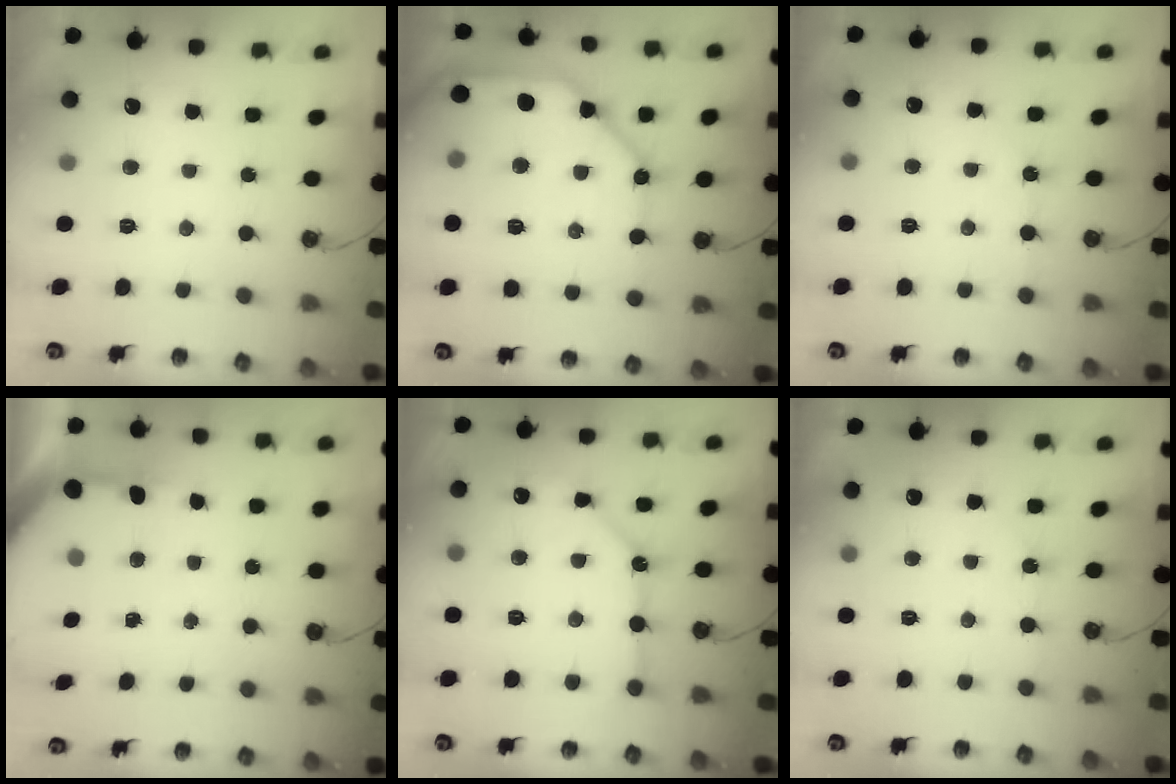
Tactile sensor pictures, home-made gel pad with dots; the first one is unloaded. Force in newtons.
{"total": 17.7, "press": 17.6, "slide": 1.9}
{"total": 1.5, "press": 1.5, "slide": 0.3}
{"total": 4.8, "press": 4.8, "slide": 0.3}
{"total": 11.1, "press": 11.1, "slide": 1.1}
{"total": 1.5, "press": 1.4, "slide": 0.3}